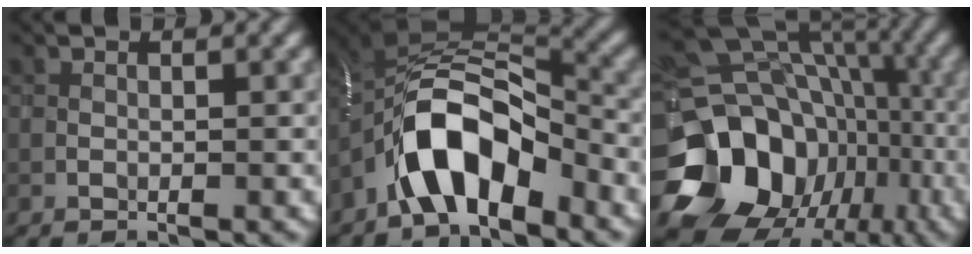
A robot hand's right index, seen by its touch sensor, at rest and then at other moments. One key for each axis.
{"total": 8.9, "fx": -4.6, "fy": 4.1, "fz": 6.4, "tx": -0.110, "ty": 0.013, "tz": -0.087}
{"total": 17.0, "fx": -5.1, "fy": 13.8, "fz": 8.5, "tx": -0.153, "ty": 0.003, "tz": -0.084}